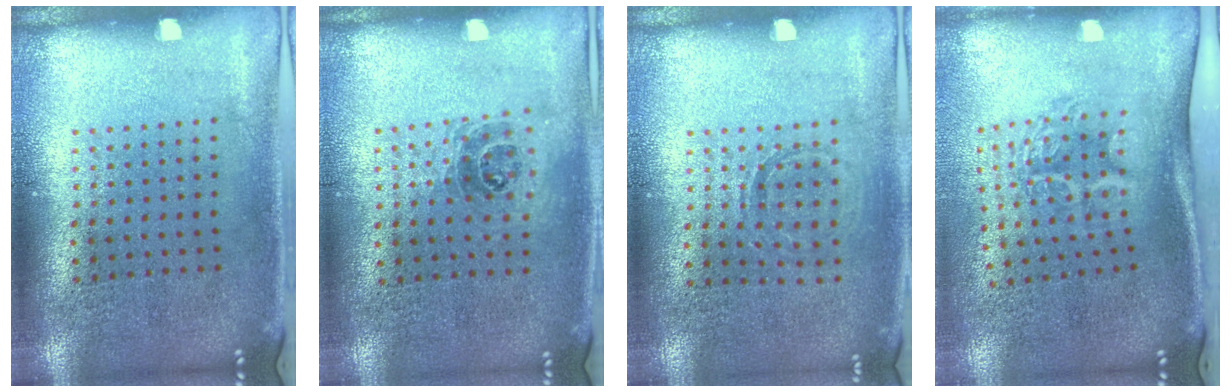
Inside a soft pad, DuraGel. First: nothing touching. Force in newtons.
{"total": 1.1, "press": 1.0, "slide": 0.5}
{"total": 0.9, "press": 0.9, "slide": 0.2}
{"total": 1.9, "press": 1.3, "slide": 1.5}